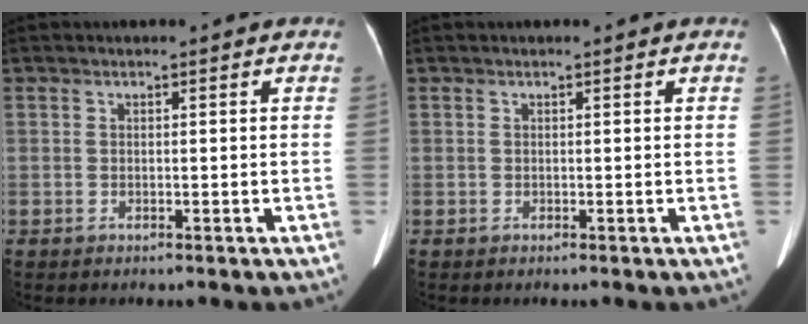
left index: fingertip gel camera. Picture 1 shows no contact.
{"total": 0.0}